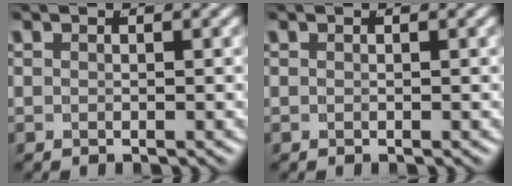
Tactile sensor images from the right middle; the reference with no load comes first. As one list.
[{"total": 0.0}]